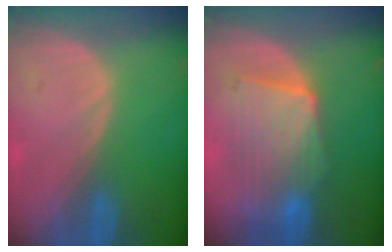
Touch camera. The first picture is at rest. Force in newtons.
{"total": 8.2, "press": 8.1, "slide": 1.4}